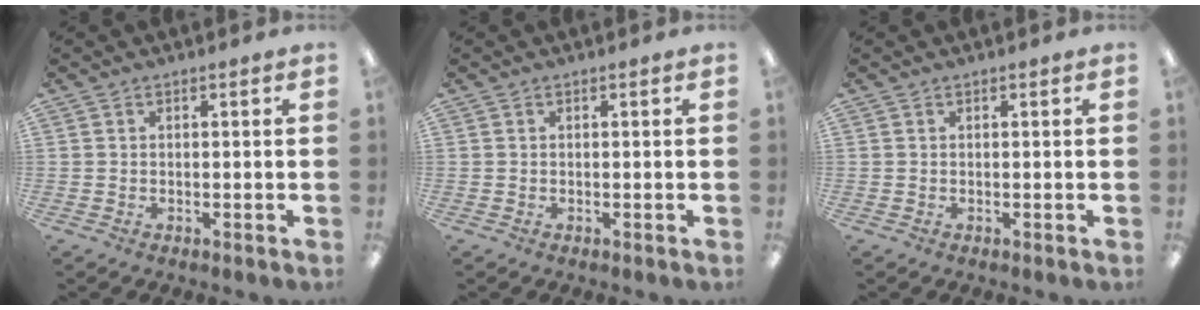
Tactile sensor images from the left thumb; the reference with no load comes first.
{"total": 0.0}
{"total": 0.0}